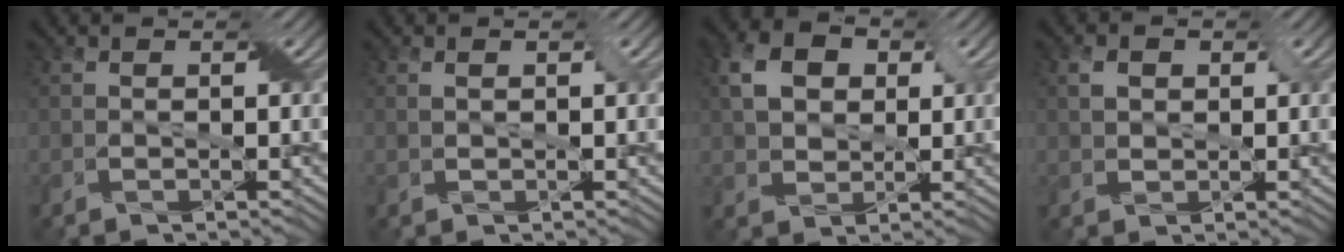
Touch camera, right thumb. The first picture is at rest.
{"total": 1.3, "force": [0.5, 0.6, 1.1], "torque": [-0.024, 0.002, 0.011]}
{"total": 6.2, "force": [1.9, 4.6, 3.6], "torque": [-0.090, 0.009, 0.027]}
{"total": 2.5, "force": [0.9, 1.8, 1.5], "torque": [-0.035, 0.003, 0.014]}